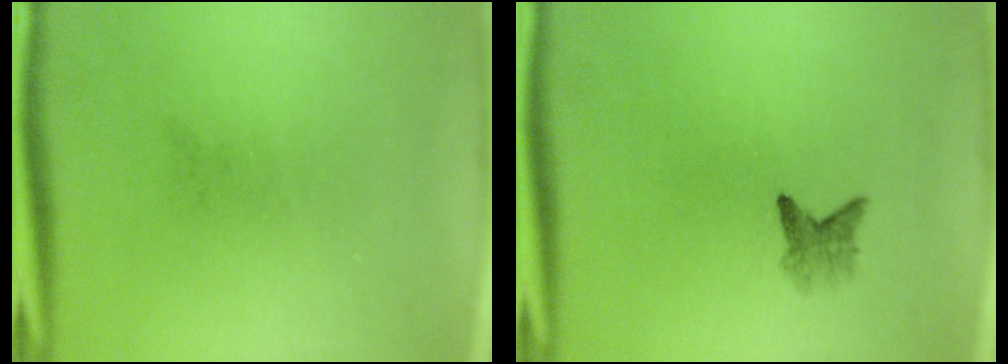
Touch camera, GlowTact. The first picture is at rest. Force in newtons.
{"total": 2.0}